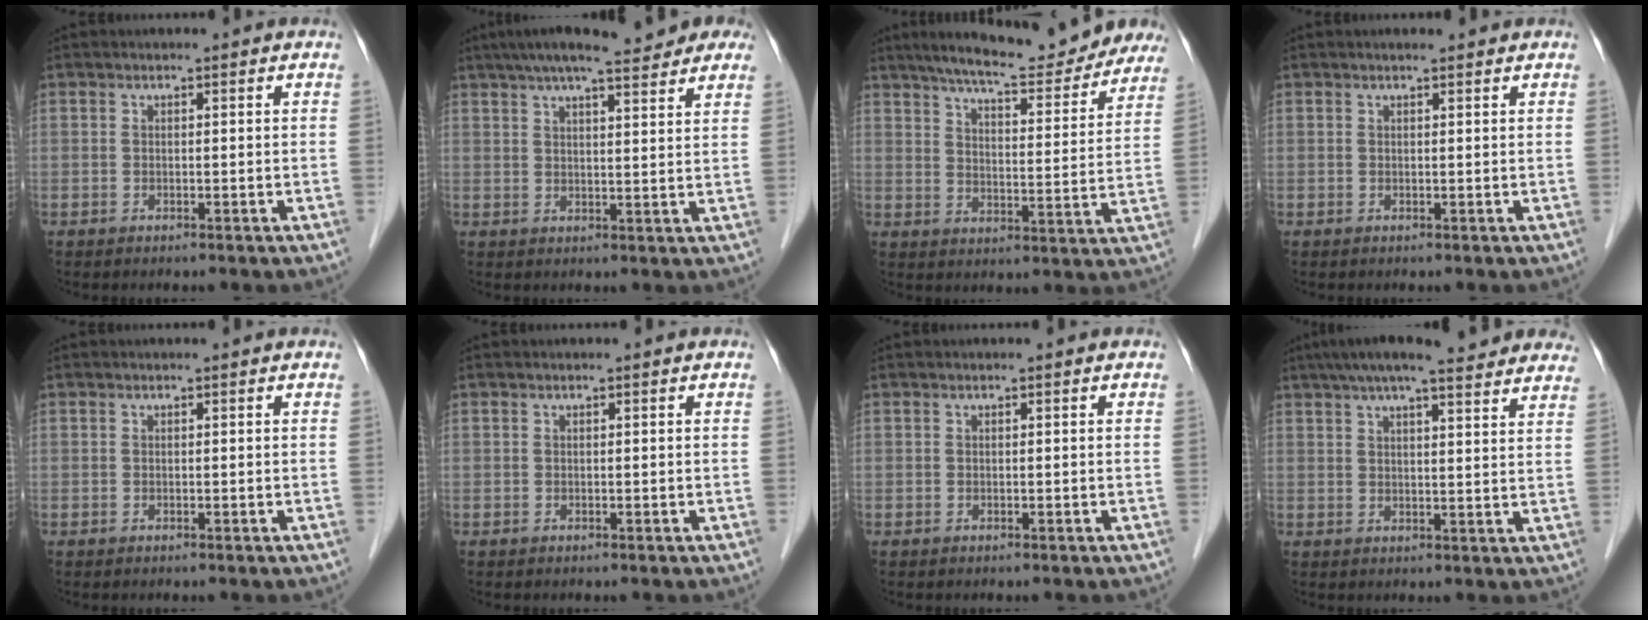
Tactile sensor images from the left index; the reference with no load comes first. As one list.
[{"total": 14.7, "force": [11.9, 2.4, 8.2], "torque": [-0.126, 0.036, 0.156]}, {"total": 17.7, "force": [15.7, 3.0, 7.6], "torque": [-0.104, -0.007, 0.206]}, {"total": 1.9, "force": [1.7, 0.2, 0.9], "torque": [-0.012, 0.012, 0.023]}, {"total": 0.0}, {"total": 0.0}, {"total": 0.0}, {"total": 18.4, "force": [15.5, 2.5, 9.7], "torque": [-0.146, 0.046, 0.199]}]